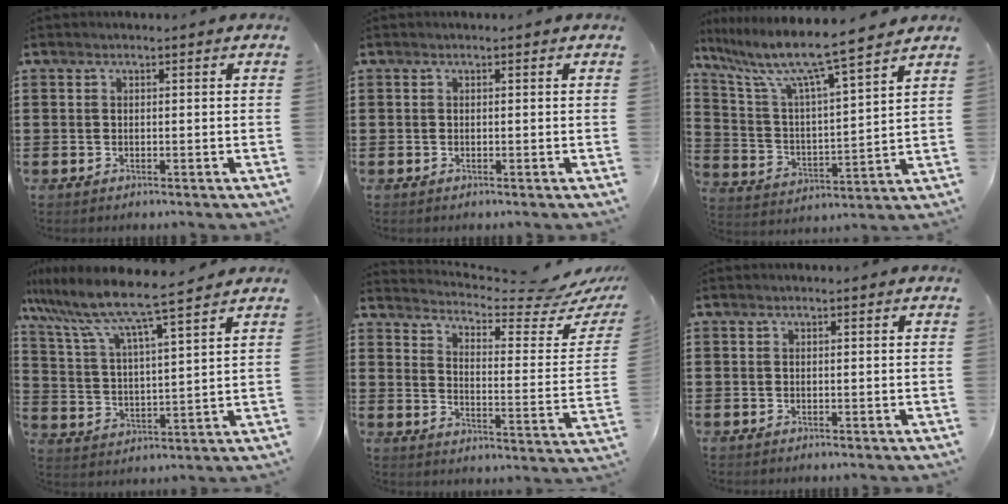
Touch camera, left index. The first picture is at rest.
{"total": 0.0}
{"total": 9.1, "force": [7.6, -0.1, 5.1], "torque": [-0.130, -0.052, 0.120]}
{"total": 8.0, "force": [7.2, -0.5, 3.6], "torque": [-0.098, -0.046, 0.119]}
{"total": 4.9, "force": [4.5, 0.1, 1.8], "torque": [-0.047, -0.049, 0.070]}
{"total": 0.0}